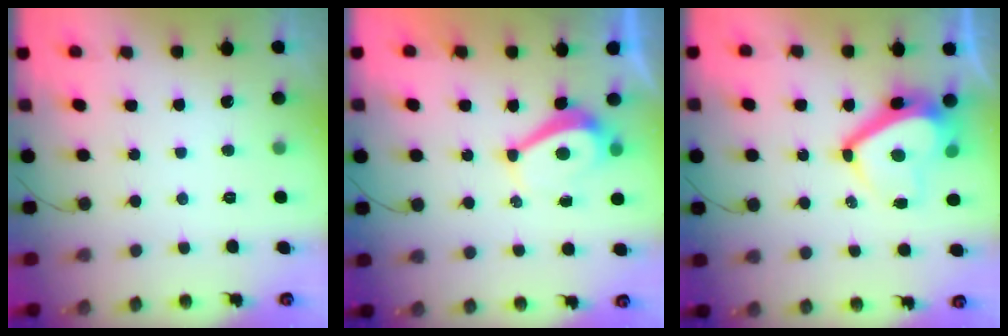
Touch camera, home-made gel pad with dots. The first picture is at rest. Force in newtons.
{"total": 4.0, "press": 4.0, "slide": 0.6}
{"total": 10.4, "press": 10.3, "slide": 1.6}